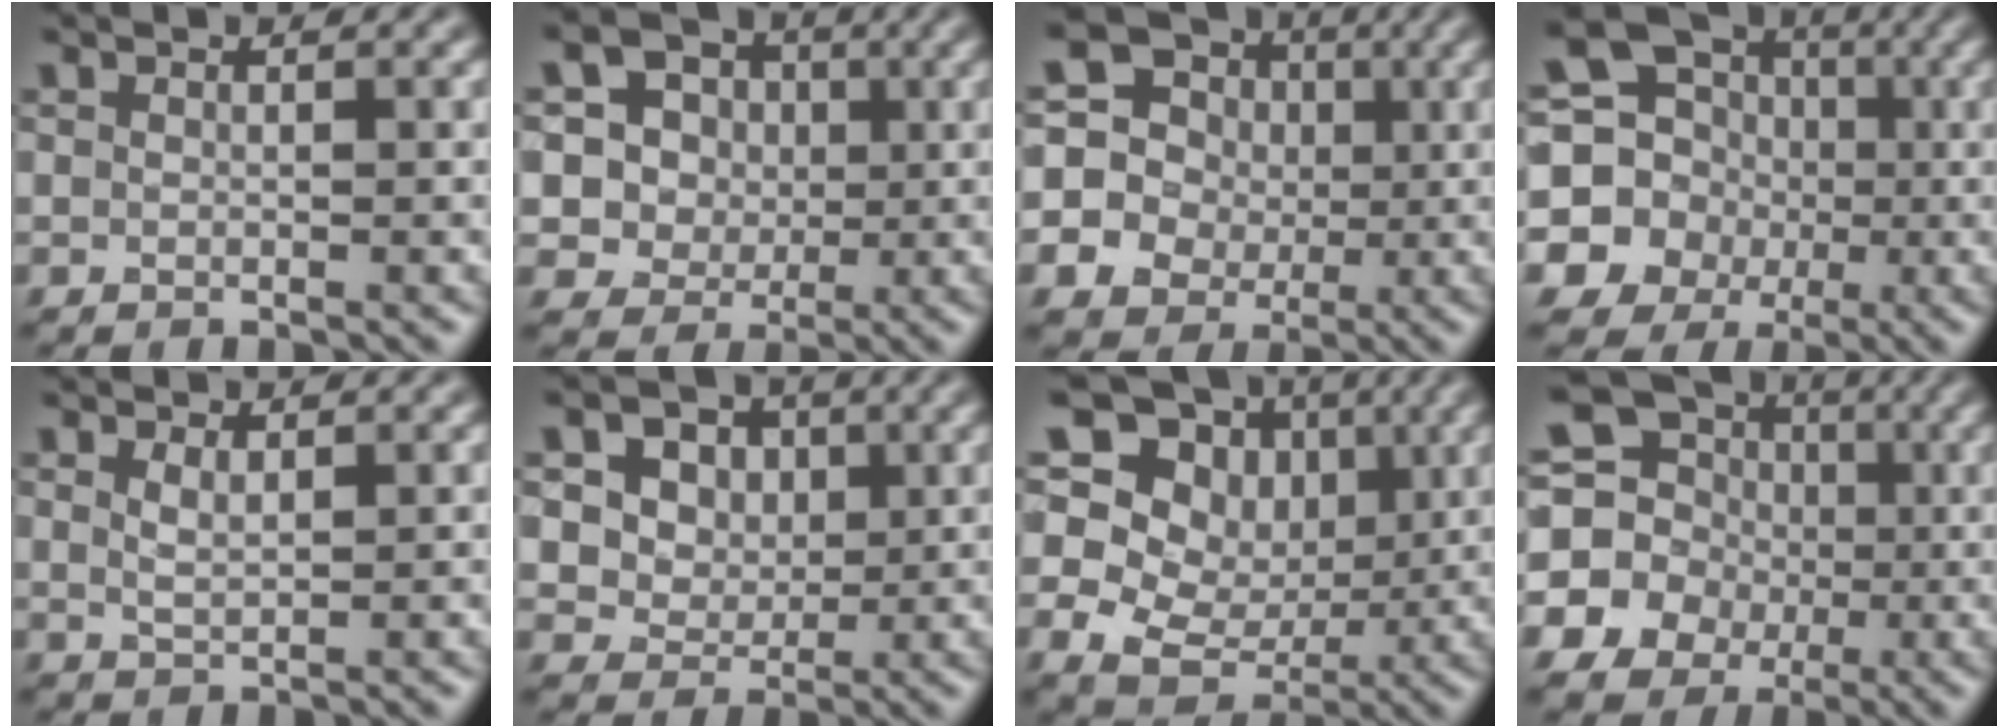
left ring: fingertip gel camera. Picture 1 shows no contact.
{"total": 9.3, "force": [2.5, 8.2, 3.7], "torque": [-0.090, 0.032, 0.034]}
{"total": 15.7, "force": [0.6, 15.0, 4.5], "torque": [-0.133, 0.004, -0.015]}
{"total": 14.3, "force": [-1.3, 13.6, 4.3], "torque": [-0.130, -0.006, -0.051]}
{"total": 1.4, "force": [0.8, 0.6, 1.0], "torque": [-0.022, -0.003, 0.018]}
{"total": 10.5, "force": [4.4, 8.1, 5.2], "torque": [-0.098, 0.027, 0.054]}
{"total": 12.9, "force": [4.1, 10.7, 6.0], "torque": [-0.141, 0.045, 0.049]}
{"total": 15.5, "force": [0.1, 14.9, 4.4], "torque": [-0.152, 0.001, -0.035]}